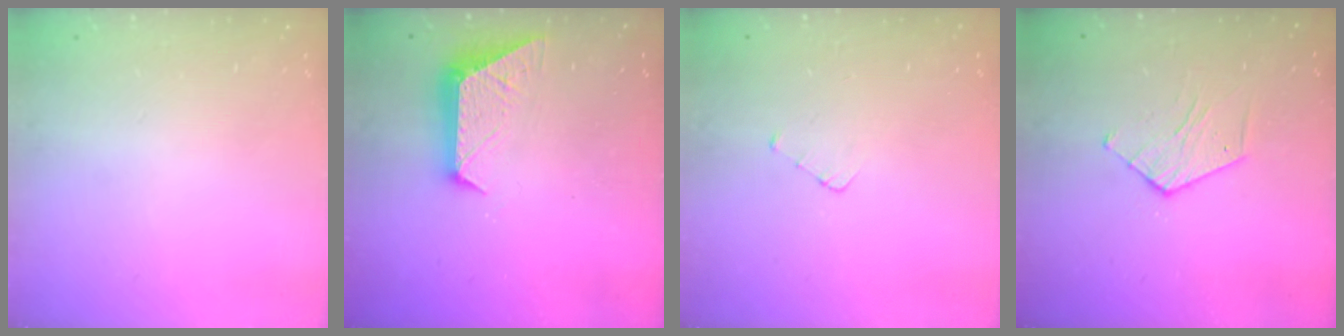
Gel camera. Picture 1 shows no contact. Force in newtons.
{"total": 9.3, "press": 9.3, "slide": 0.5}
{"total": 2.9, "press": 2.9, "slide": 0.2}
{"total": 5.2, "press": 5.2, "slide": 0.5}